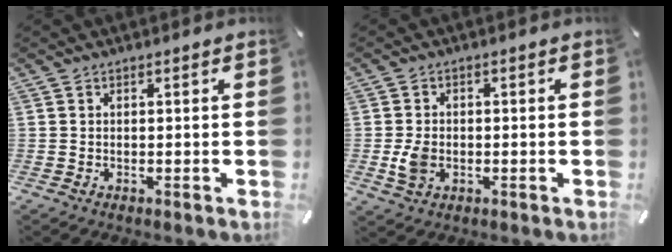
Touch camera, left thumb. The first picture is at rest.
{"total": 4.9, "force": [-1.0, 3.7, 3.0], "torque": [-0.063, -0.003, -0.022]}